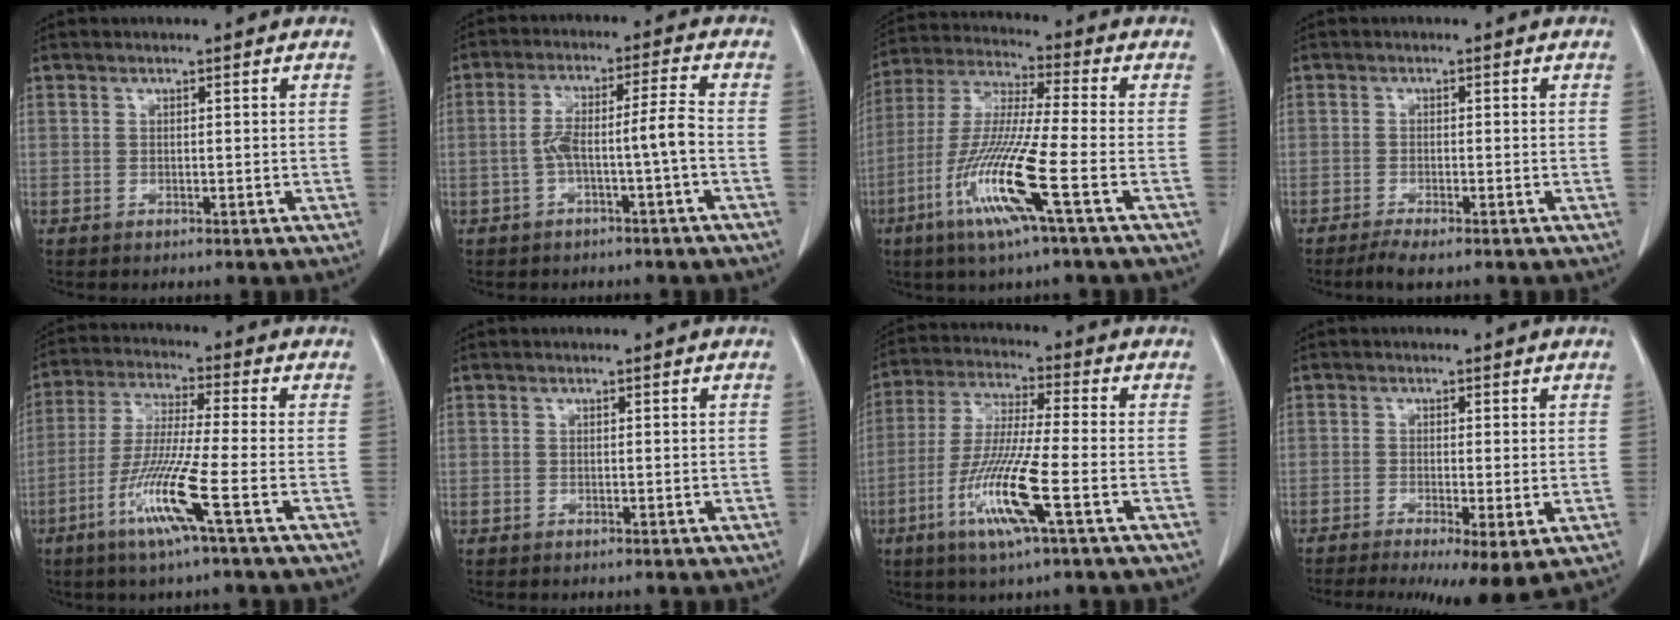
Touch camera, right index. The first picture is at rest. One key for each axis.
{"total": 6.1, "fx": -1.8, "fy": -0.1, "fz": 5.8, "tx": -0.112, "ty": 0.026, "tz": -0.026}
{"total": 14.4, "fx": -5.8, "fy": -0.4, "fz": 13.1, "tx": -0.273, "ty": -0.022, "tz": -0.118}
{"total": 3.1, "fx": -2.3, "fy": 0.2, "fz": 2.0, "tx": -0.037, "ty": -0.006, "tz": -0.042}
{"total": 11.0, "fx": -4.8, "fy": -1.1, "fz": 9.8, "tx": -0.198, "ty": -0.022, "tz": -0.100}
{"total": 0.0}
{"total": 12.3, "fx": -4.7, "fy": 0.1, "fz": 11.4, "tx": -0.233, "ty": -0.019, "tz": -0.093}
{"total": 8.1, "fx": -4.7, "fy": 1.3, "fz": 6.5, "tx": -0.090, "ty": -0.021, "tz": -0.074}